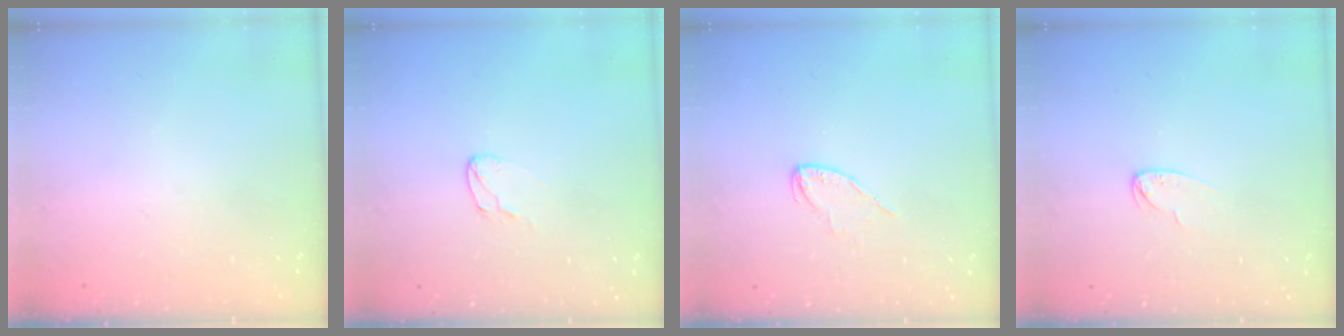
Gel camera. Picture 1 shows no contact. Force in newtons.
{"total": 3.7, "press": 3.6, "slide": 0.3}
{"total": 4.2, "press": 4.2, "slide": 0.4}
{"total": 3.9, "press": 3.9, "slide": 0.3}